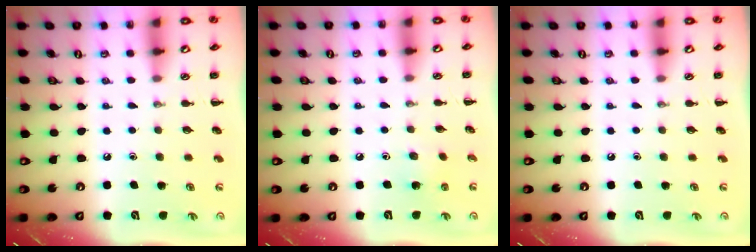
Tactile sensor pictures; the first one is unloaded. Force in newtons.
{"total": 2.4, "press": 2.4, "slide": 0.6}
{"total": 0.0}